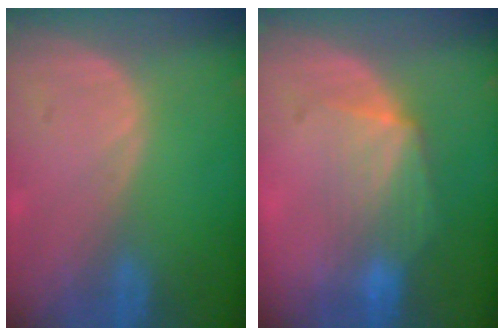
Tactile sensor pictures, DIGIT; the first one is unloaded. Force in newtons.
{"total": 6.9, "press": 6.3, "slide": 2.9}